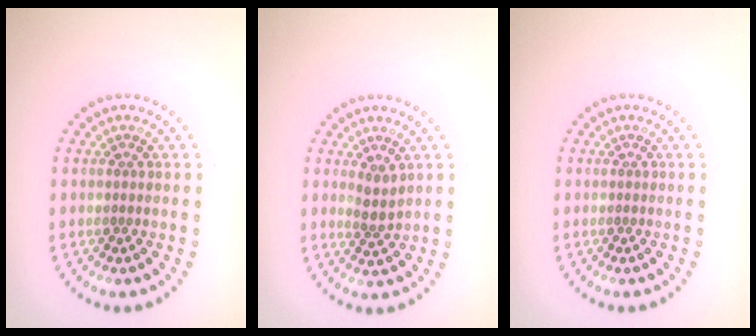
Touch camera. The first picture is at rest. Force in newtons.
{"total": 1.7, "press": 1.4, "slide": 1.0}
{"total": 0.0}